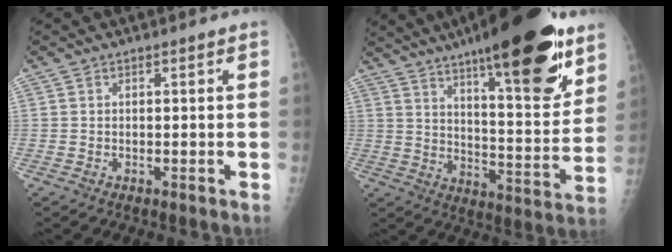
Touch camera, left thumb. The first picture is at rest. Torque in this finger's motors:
{"motor_torque": [2.51, 1.58, 1.66, -1.11, 0.52]}